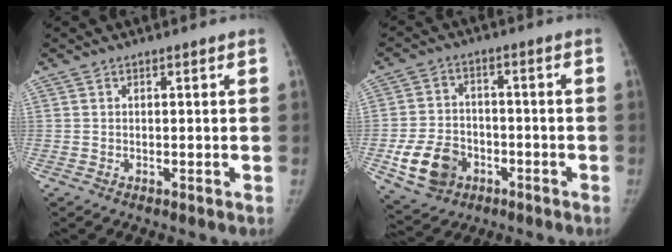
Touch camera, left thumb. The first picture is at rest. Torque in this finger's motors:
{"motor_torque": [0.42, 1.99, 0.18, -0.04, 0.28]}